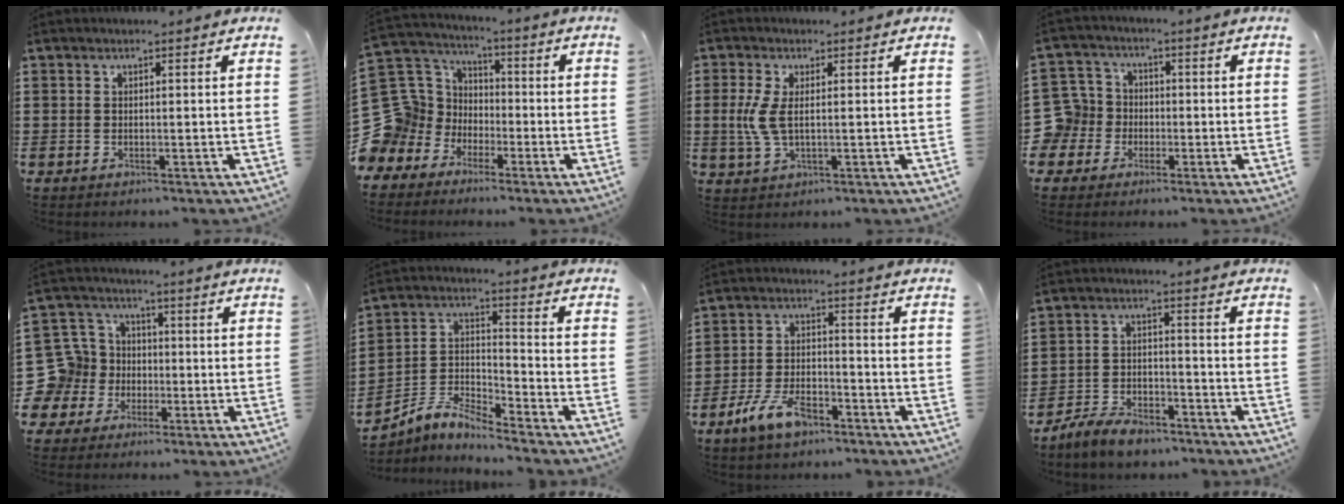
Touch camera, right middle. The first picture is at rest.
{"total": 12.5, "force": [-2.1, 11.7, 3.9], "torque": [-0.155, -0.005, -0.034]}
{"total": 5.1, "force": [0.6, 2.2, 4.6], "torque": [-0.121, -0.004, 0.002]}
{"total": 7.5, "force": [-1.2, 7.3, 1.4], "torque": [-0.082, 0.006, -0.025]}
{"total": 11.5, "force": [-1.2, 10.9, 3.3], "torque": [-0.128, 0.009, -0.021]}
{"total": 5.7, "force": [-5.3, 0.9, 1.9], "torque": [-0.054, -0.006, -0.110]}
{"total": 7.1, "force": [-4.9, 2.9, 4.2], "torque": [-0.092, 0.008, -0.094]}
{"total": 6.1, "force": [-5.4, 1.7, 2.1], "torque": [-0.052, 0.006, -0.110]}